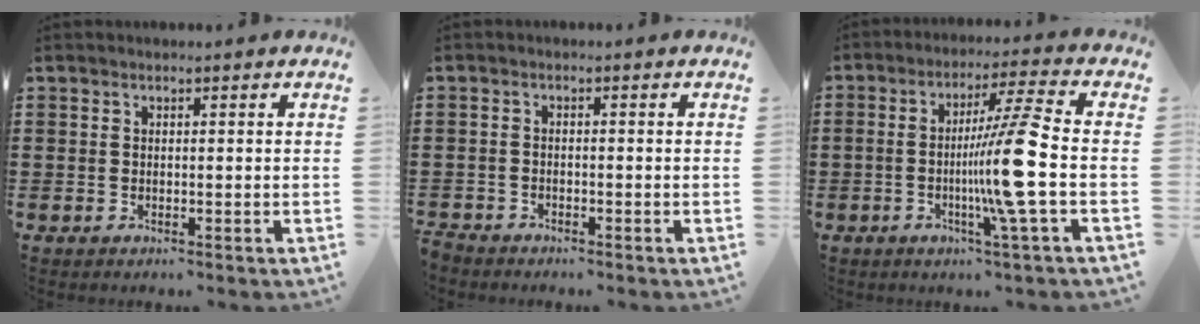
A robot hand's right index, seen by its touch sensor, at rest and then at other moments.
{"total": 1.5, "force": [-1.5, 0.3, 0.0], "torque": [-0.005, 0.002, -0.032]}
{"total": 11.5, "force": [-2.2, -0.8, 11.2], "torque": [-0.200, -0.016, -0.052]}